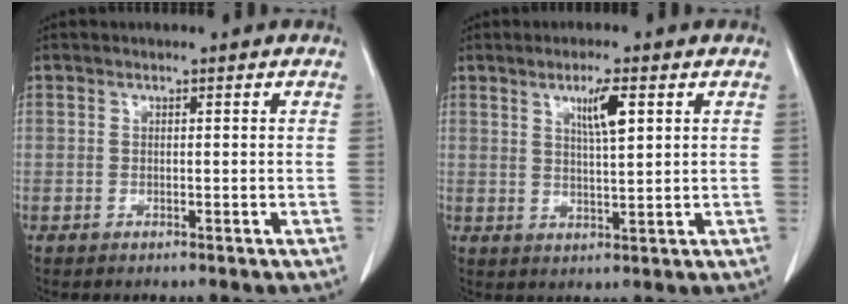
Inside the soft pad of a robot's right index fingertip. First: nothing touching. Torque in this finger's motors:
{"motor_torque": [0.60, 0.38, 0.27, 0.04]}